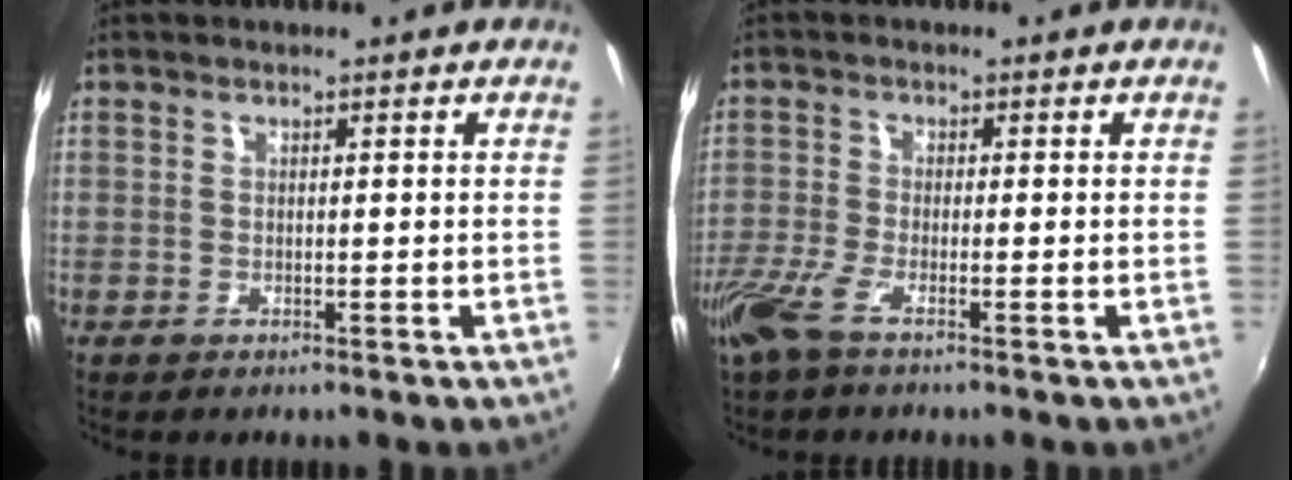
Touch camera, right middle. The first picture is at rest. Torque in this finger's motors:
{"motor_torque": [0.79, -0.68, 0.31, 0.11]}